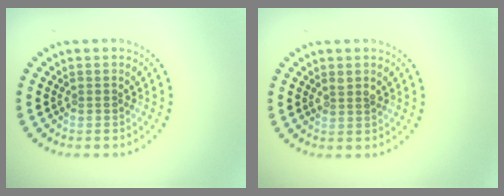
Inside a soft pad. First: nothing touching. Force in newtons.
{"total": 1.0, "press": 1.0, "slide": 0.4}